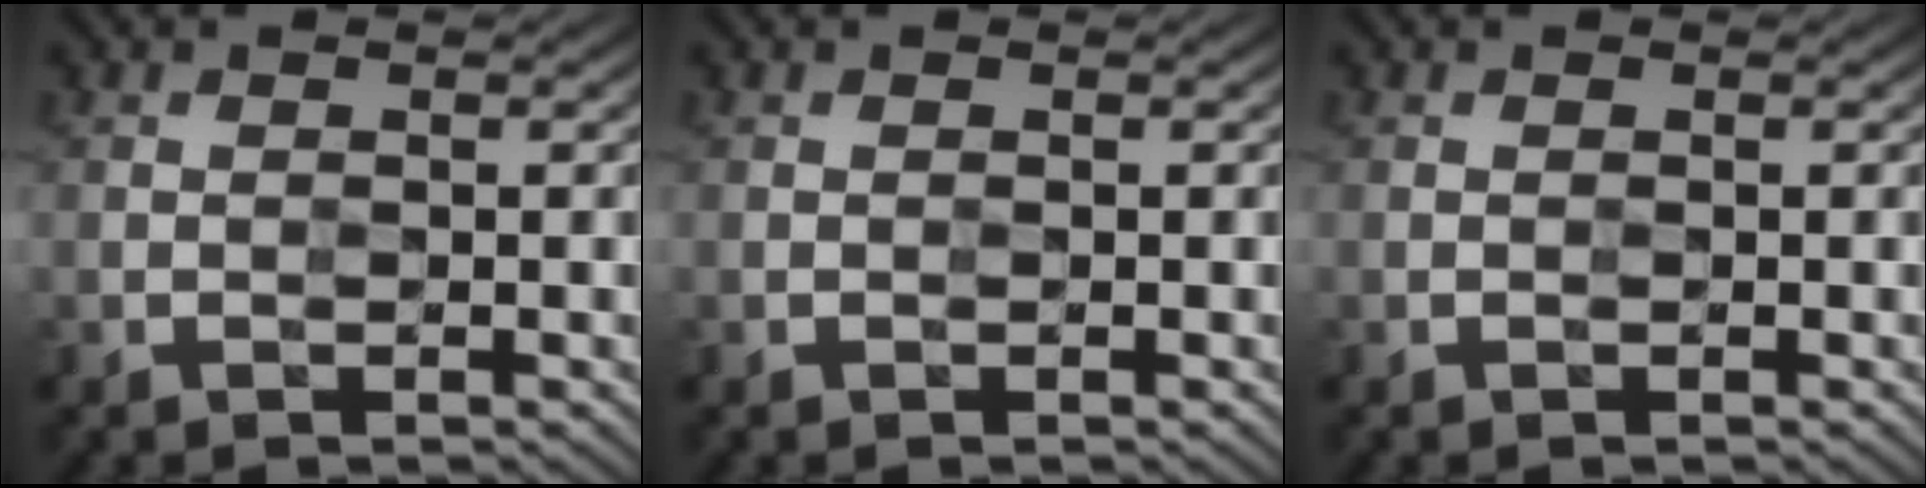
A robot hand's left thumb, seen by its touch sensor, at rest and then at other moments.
{"total": 0.0}
{"total": 0.0}